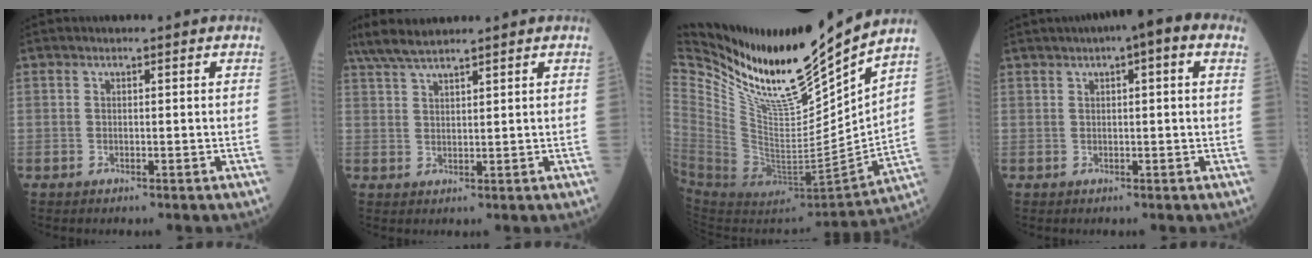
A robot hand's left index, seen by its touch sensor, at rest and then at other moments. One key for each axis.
{"total": 5.7, "fx": 4.7, "fy": -0.2, "fz": 3.2, "tx": -0.066, "ty": 0.019, "tz": 0.093}
{"total": 22.3, "fx": 19.1, "fy": 0.7, "fz": 11.5, "tx": -0.202, "ty": -0.073, "tz": 0.342}
{"total": 7.4, "fx": 3.7, "fy": 1.3, "fz": 6.2, "tx": -0.087, "ty": 0.032, "tz": 0.044}